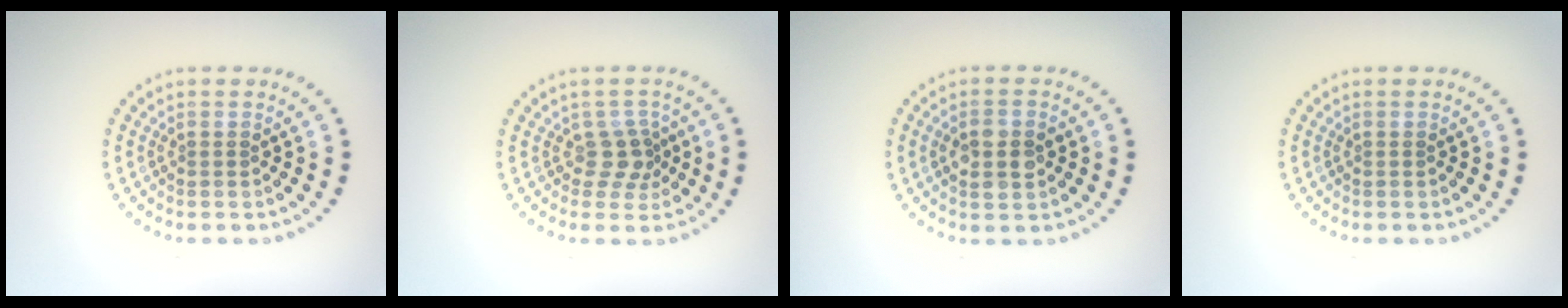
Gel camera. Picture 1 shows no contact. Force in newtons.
{"total": 2.3, "press": 1.9, "slide": 1.3}
{"total": 2.8, "press": 2.8, "slide": 0.2}
{"total": 0.0}